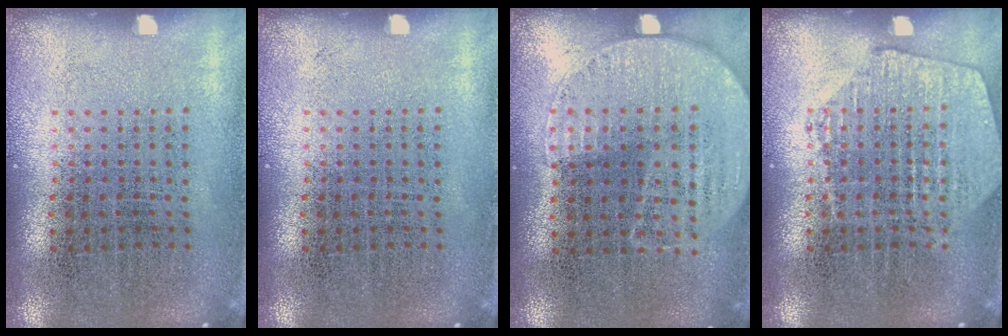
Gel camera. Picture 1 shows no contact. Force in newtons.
{"total": 0.0}
{"total": 1.1, "press": 1.0, "slide": 0.5}
{"total": 2.0, "press": 2.0, "slide": 0.3}